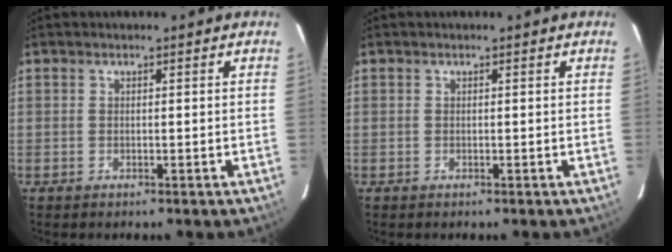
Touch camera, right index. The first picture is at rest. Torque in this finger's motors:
{"motor_torque": [-0.07, -0.07, 0.00, 0.01]}